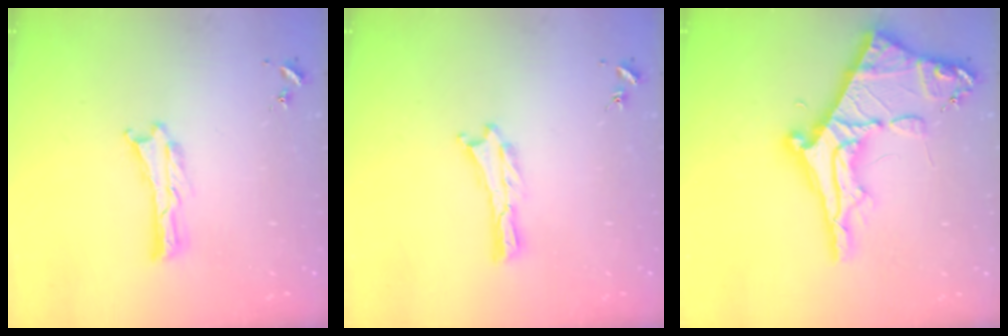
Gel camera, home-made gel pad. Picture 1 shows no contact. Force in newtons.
{"total": 0.0}
{"total": 9.8, "press": 9.8, "slide": 1.1}